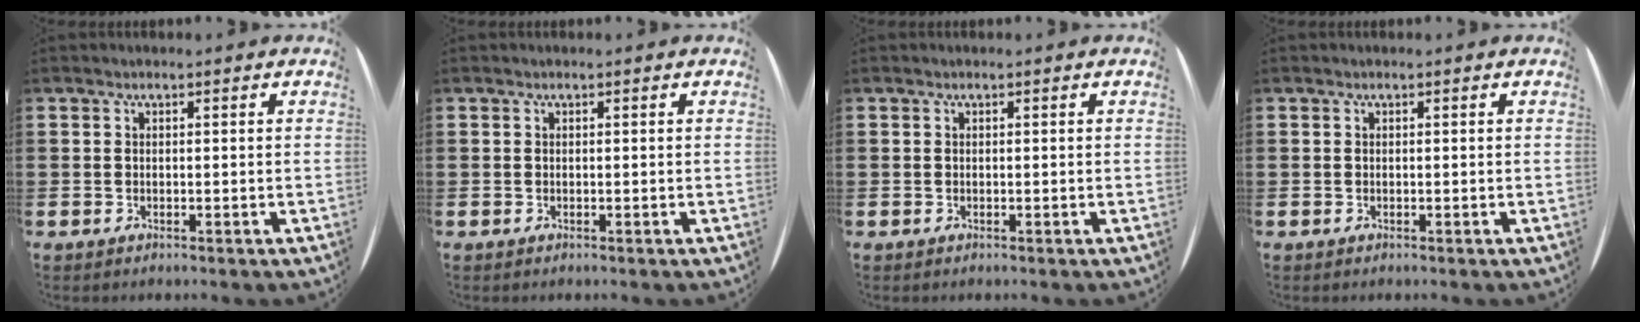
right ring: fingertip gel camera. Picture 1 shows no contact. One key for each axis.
{"total": 0.0}
{"total": 0.0}
{"total": 0.0}